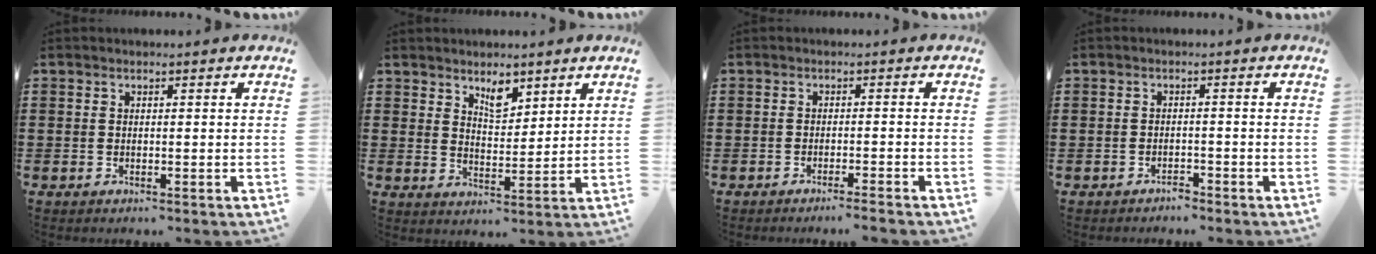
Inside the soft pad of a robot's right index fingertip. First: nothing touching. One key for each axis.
{"total": 4.2, "fx": 3.2, "fy": 1.9, "fz": 1.9, "tx": -0.029, "ty": -0.001, "tz": 0.055}
{"total": 1.6, "fx": -1.4, "fy": -0.4, "fz": 0.7, "tx": -0.011, "ty": 0.001, "tz": -0.027}
{"total": 1.7, "fx": -1.7, "fy": 0.2, "fz": -0.2, "tx": -0.002, "ty": 0.006, "tz": -0.040}